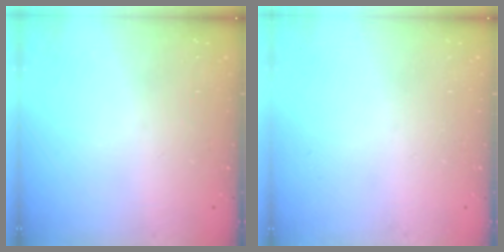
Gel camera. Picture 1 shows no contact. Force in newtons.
{"total": 0.0}